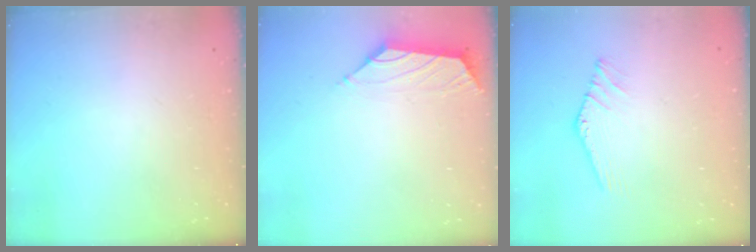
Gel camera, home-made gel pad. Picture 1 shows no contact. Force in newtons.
{"total": 1.7, "press": 1.6, "slide": 0.6}
{"total": 0.5, "press": 0.4, "slide": 0.3}